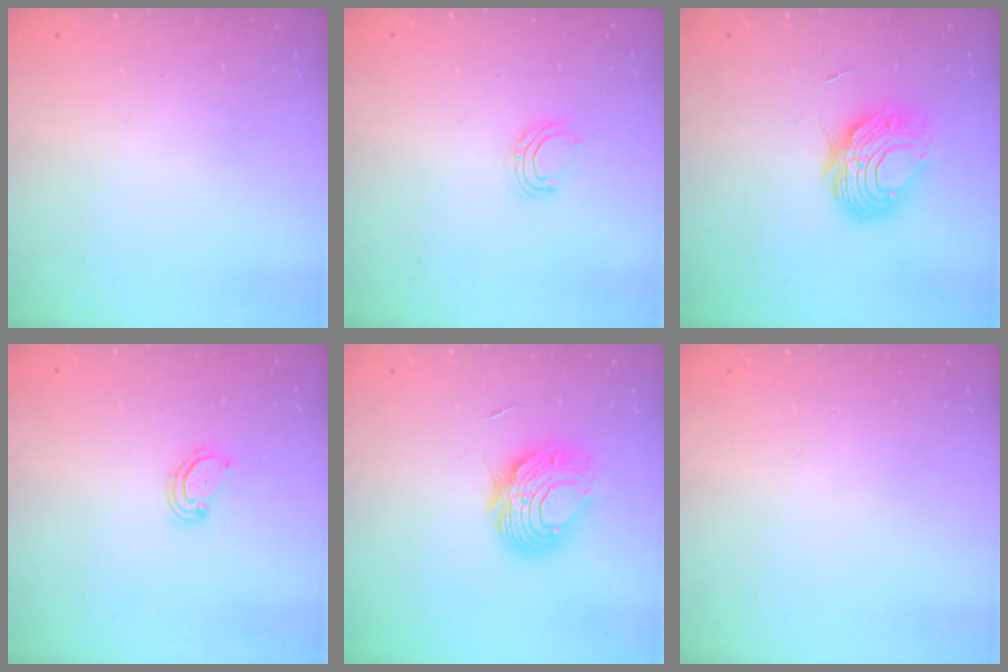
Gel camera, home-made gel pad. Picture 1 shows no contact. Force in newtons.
{"total": 5.9, "press": 5.9, "slide": 0.4}
{"total": 8.7, "press": 8.7, "slide": 0.8}
{"total": 2.9, "press": 2.9, "slide": 0.3}
{"total": 8.7, "press": 8.7, "slide": 0.8}
{"total": 0.0}